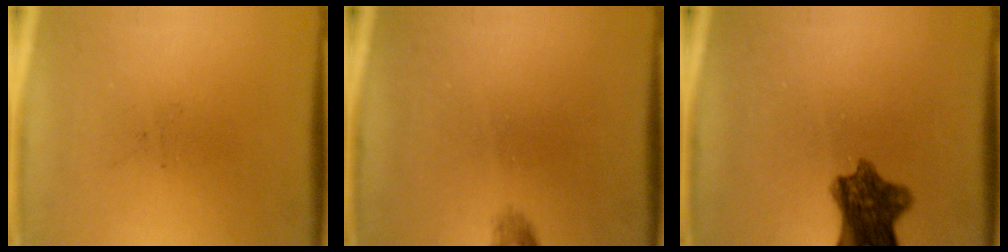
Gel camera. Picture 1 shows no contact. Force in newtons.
{"total": 1.0}
{"total": 8.4}